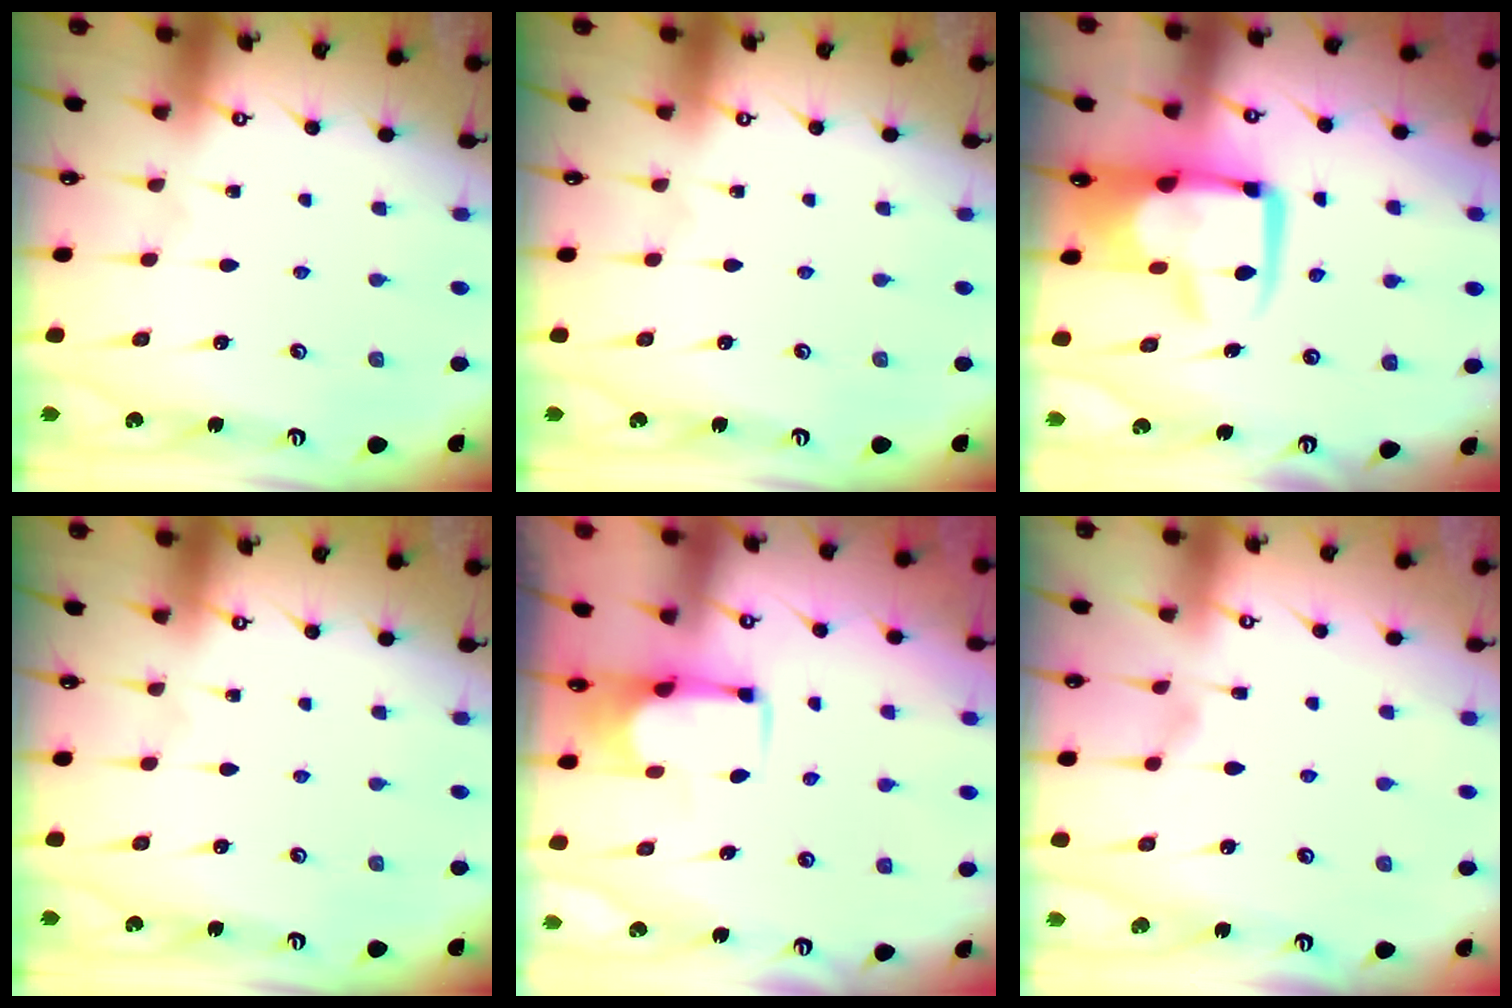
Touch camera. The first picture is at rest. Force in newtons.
{"total": 0.0}
{"total": 12.6, "press": 12.4, "slide": 2.1}
{"total": 0.0}
{"total": 1.7, "press": 1.5, "slide": 0.7}
{"total": 2.1, "press": 1.6, "slide": 1.3}